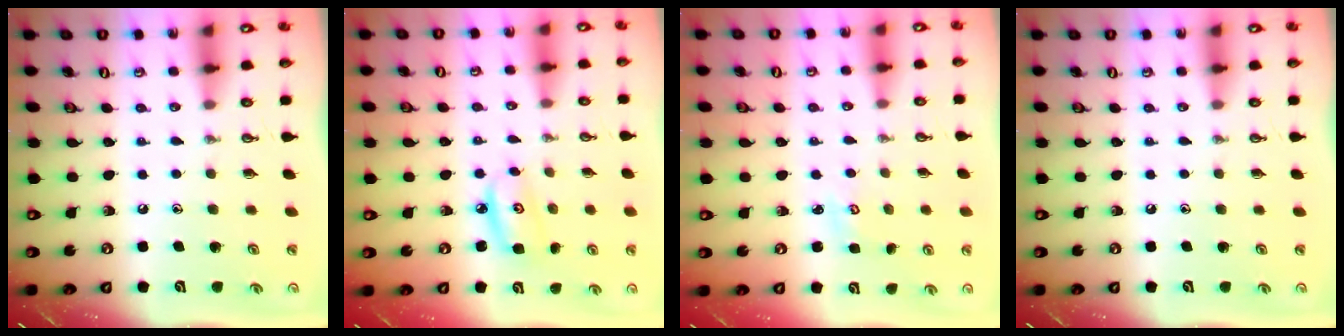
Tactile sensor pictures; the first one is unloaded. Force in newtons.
{"total": 5.6, "press": 5.5, "slide": 0.4}
{"total": 2.5, "press": 2.5, "slide": 0.2}
{"total": 0.0}